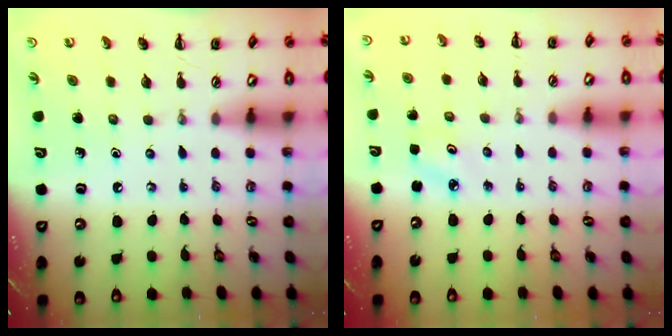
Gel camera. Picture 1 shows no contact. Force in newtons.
{"total": 2.2, "press": 2.2, "slide": 0.5}